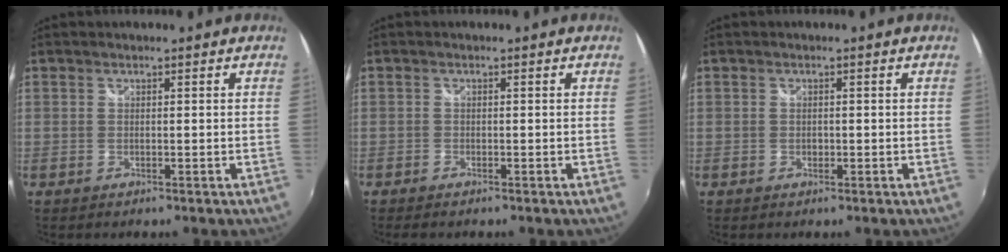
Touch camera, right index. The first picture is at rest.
{"total": 1.1, "force": [-0.9, 0.4, 0.4], "torque": [-0.011, -0.003, -0.018]}
{"total": 0.9, "force": [-0.2, 0.8, 0.5], "torque": [-0.007, 0.000, -0.004]}